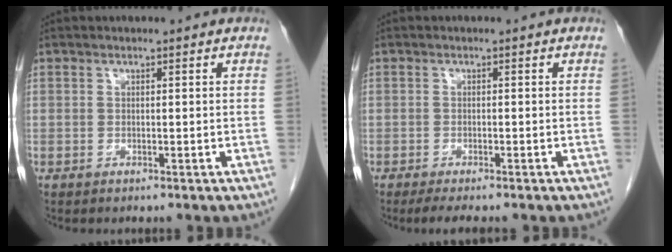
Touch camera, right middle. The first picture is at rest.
{"total": 4.3, "force": [-3.5, 0.4, 2.5], "torque": [-0.036, -0.011, -0.049]}